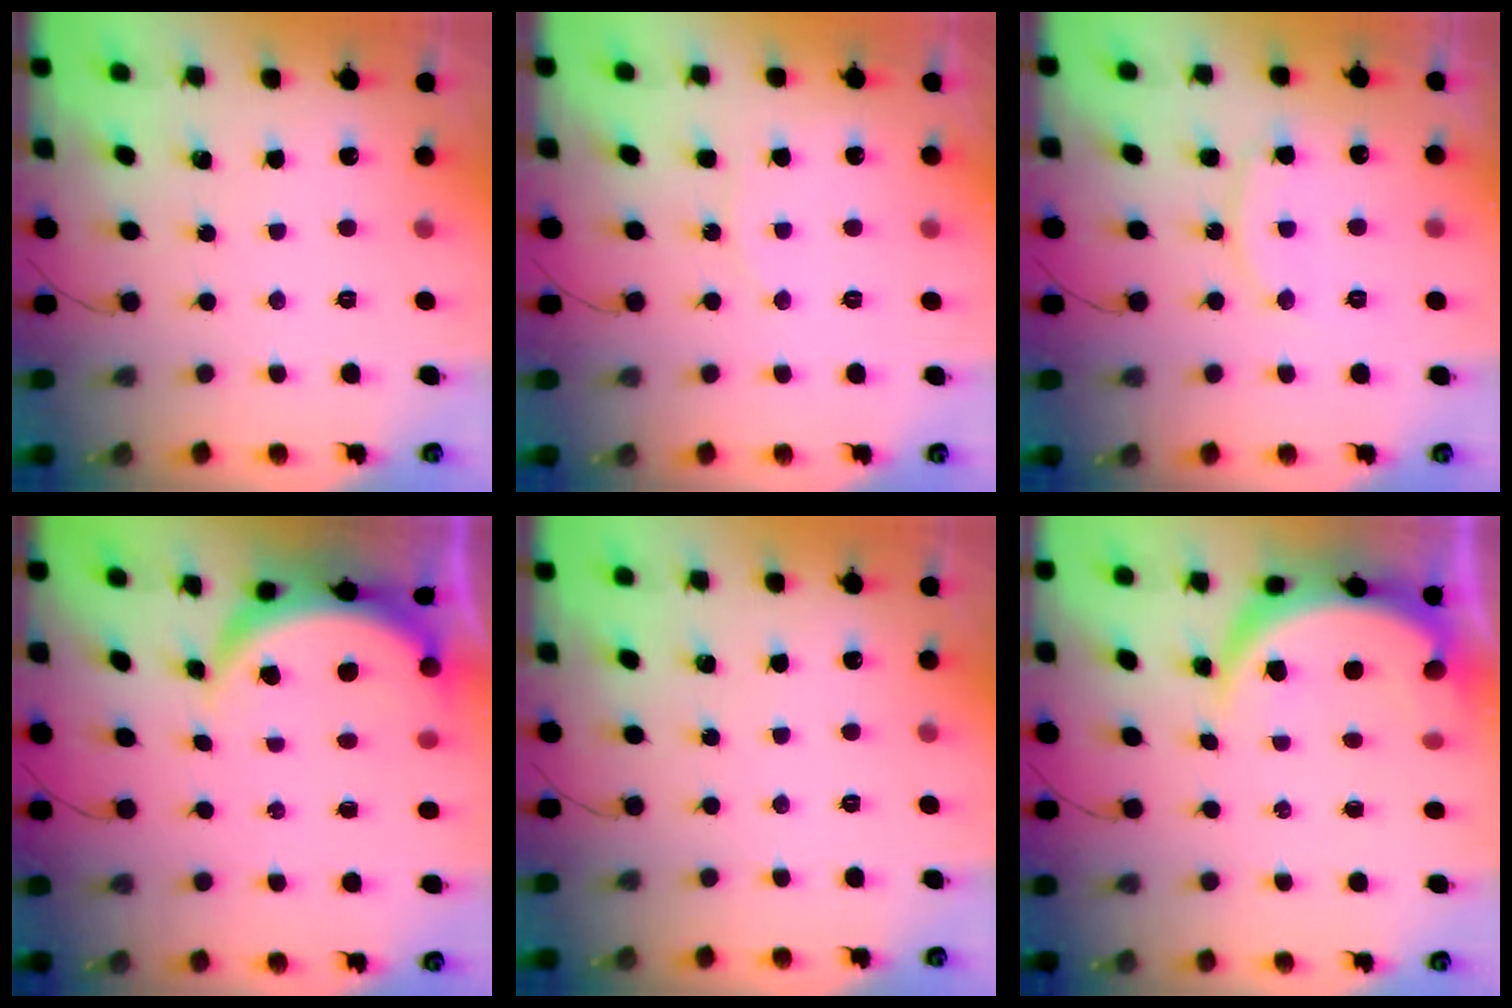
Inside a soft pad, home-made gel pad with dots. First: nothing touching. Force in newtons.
{"total": 4.2, "press": 4.0, "slide": 1.4}
{"total": 10.0, "press": 10.0, "slide": 0.8}
{"total": 6.7, "press": 6.7, "slide": 0.5}
{"total": 0.0}
{"total": 9.2, "press": 9.2, "slide": 0.8}